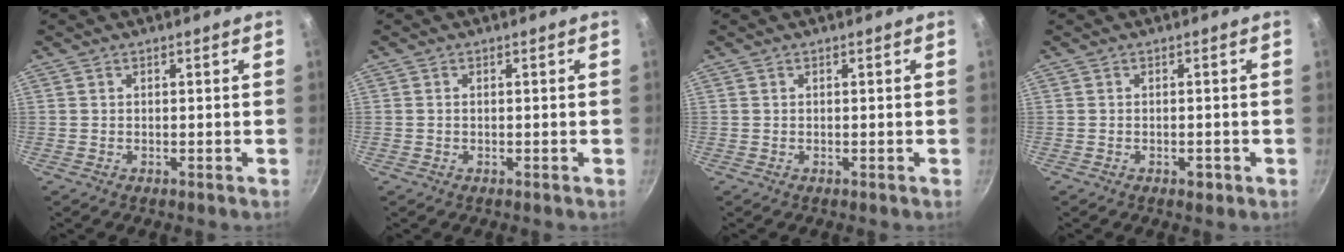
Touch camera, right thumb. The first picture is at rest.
{"total": 0.5, "force": [0.0, 0.4, 0.3], "torque": [-0.005, 0.003, -0.002]}
{"total": 0.0}
{"total": 1.7, "force": [-0.8, 1.0, 1.2], "torque": [-0.018, 0.004, -0.008]}